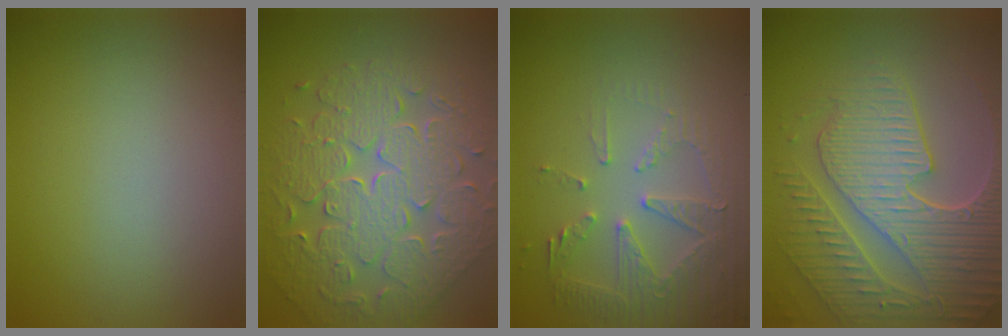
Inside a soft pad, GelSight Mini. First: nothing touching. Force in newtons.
{"total": 9.1, "press": 6.7, "slide": 6.2}
{"total": 5.2, "press": 3.8, "slide": 3.5}
{"total": 8.9, "press": 6.2, "slide": 6.5}